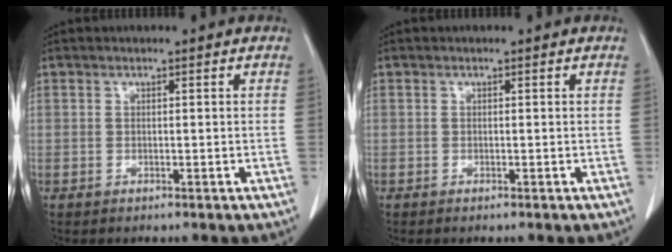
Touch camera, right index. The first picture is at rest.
{"total": 0.0}